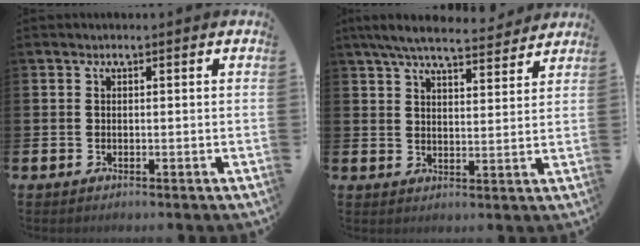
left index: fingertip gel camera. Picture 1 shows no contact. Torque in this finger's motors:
{"motor_torque": [1.00, -1.14, 0.79, 0.21]}